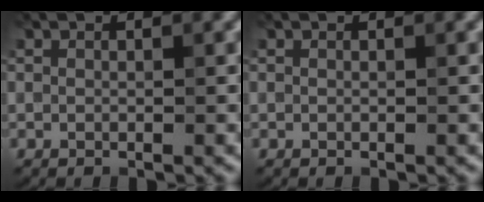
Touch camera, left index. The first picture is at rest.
{"total": 0.0}